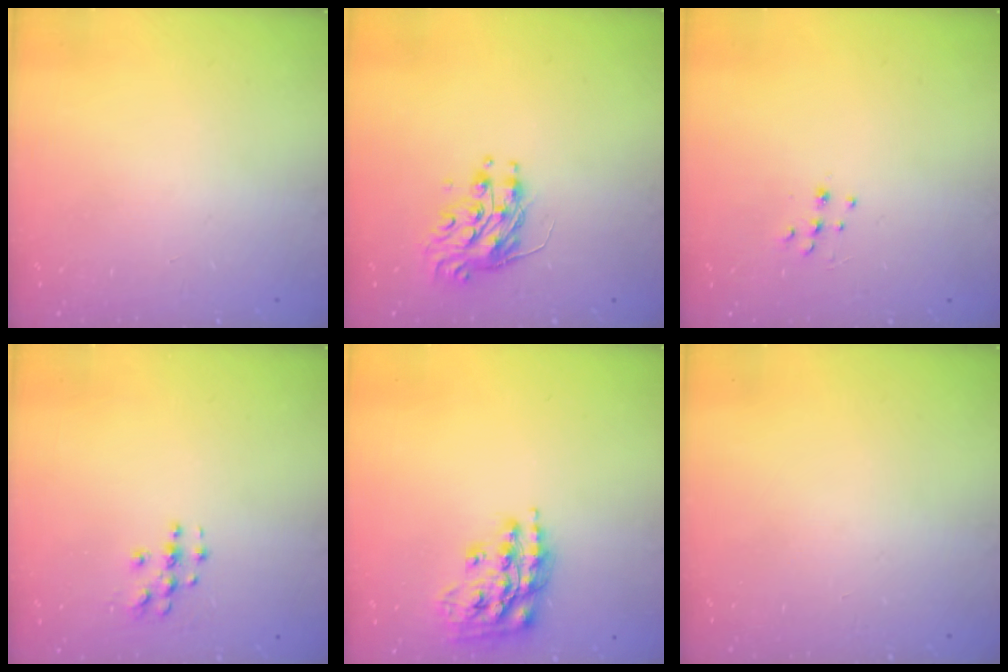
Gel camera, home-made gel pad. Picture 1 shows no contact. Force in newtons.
{"total": 9.2, "press": 9.2, "slide": 0.3}
{"total": 5.3, "press": 5.2, "slide": 0.7}
{"total": 4.3, "press": 4.3, "slide": 0.6}
{"total": 15.2, "press": 15.1, "slide": 0.8}
{"total": 0.0}